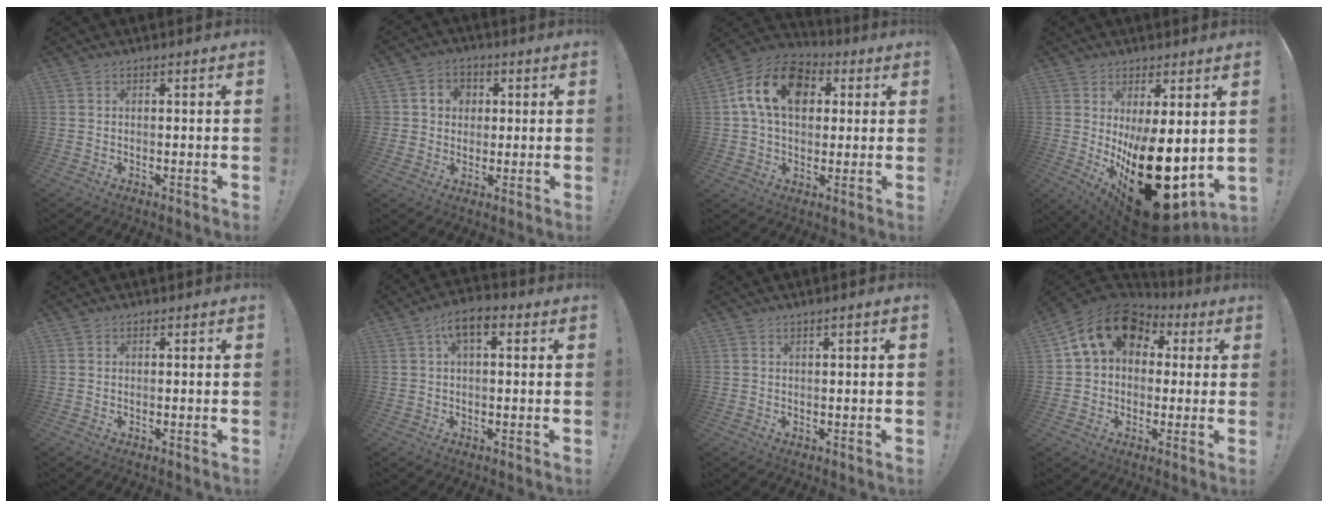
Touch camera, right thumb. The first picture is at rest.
{"total": 6.3, "force": [0.8, 6.1, 1.2], "torque": [-0.021, 0.003, 0.018]}
{"total": 16.8, "force": [4.9, 11.5, 11.2], "torque": [-0.188, 0.005, 0.092]}
{"total": 23.2, "force": [-4.6, 10.5, 20.2], "torque": [-0.282, 0.003, -0.043]}
{"total": 0.5, "force": [0.4, 0.4, 0.0], "torque": [0.006, -0.001, 0.006]}
{"total": 6.9, "force": [2.4, 3.3, 5.5], "torque": [-0.083, 0.002, 0.041]}
{"total": 1.3, "force": [0.7, -0.1, 1.1], "torque": [-0.023, 0.002, 0.011]}
{"total": 16.0, "force": [5.9, 11.4, 9.6], "torque": [-0.159, -0.012, 0.105]}